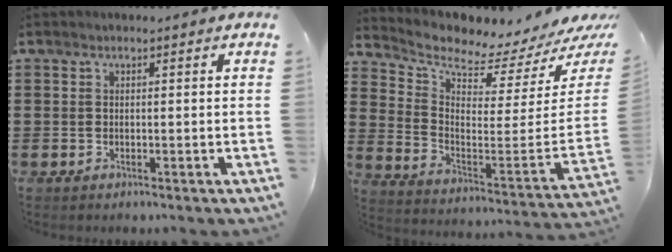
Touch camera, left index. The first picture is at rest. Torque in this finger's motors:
{"motor_torque": [0.67, -1.45, 0.19, 0.02]}